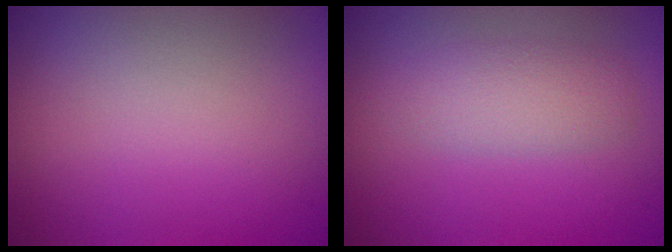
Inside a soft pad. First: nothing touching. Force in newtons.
{"total": 2.7, "press": 2.7, "slide": 0.1}